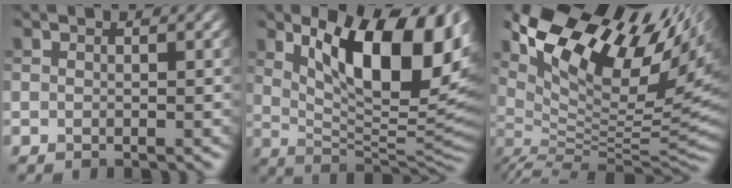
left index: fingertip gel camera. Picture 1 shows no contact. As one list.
[{"total": 13.0, "force": [4.3, 5.2, 11.2], "torque": [-0.155, -0.003, 0.072]}, {"total": 15.4, "force": [7.4, 5.6, 12.3], "torque": [-0.222, 0.022, 0.134]}]